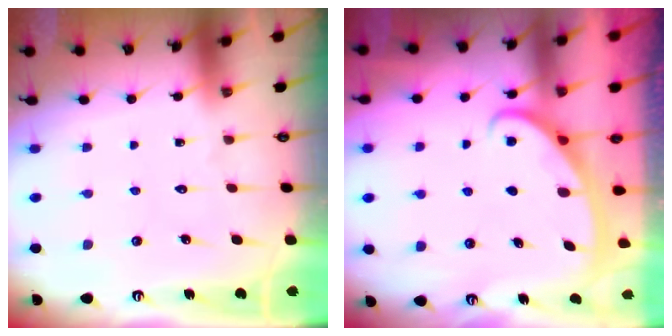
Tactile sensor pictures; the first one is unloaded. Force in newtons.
{"total": 3.0, "press": 3.0, "slide": 0.4}